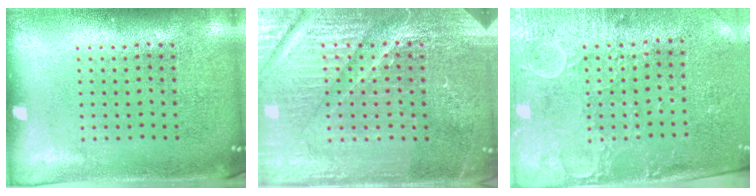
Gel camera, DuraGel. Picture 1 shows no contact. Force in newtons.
{"total": 4.9, "press": 4.6, "slide": 1.7}
{"total": 2.9, "press": 2.4, "slide": 1.7}